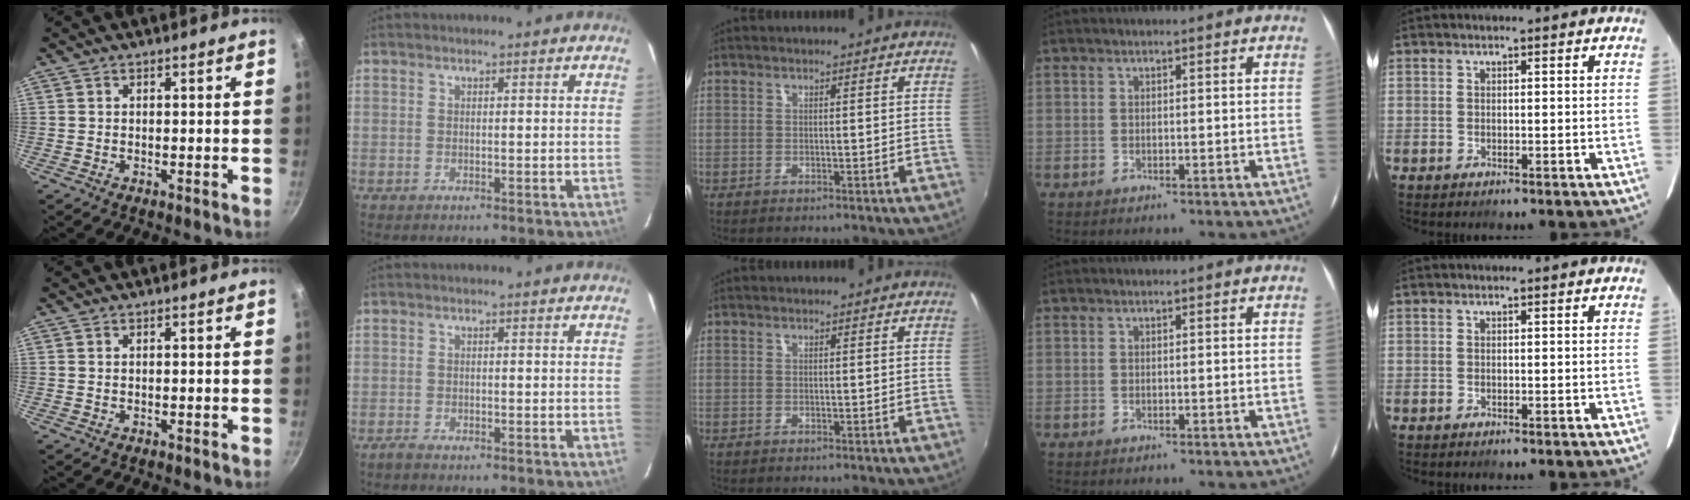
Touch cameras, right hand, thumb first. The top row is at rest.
{"index": {"total": 2.2, "force": [-1.7, 0.8, 1.2], "torque": [-0.026, -0.004, -0.031]}}